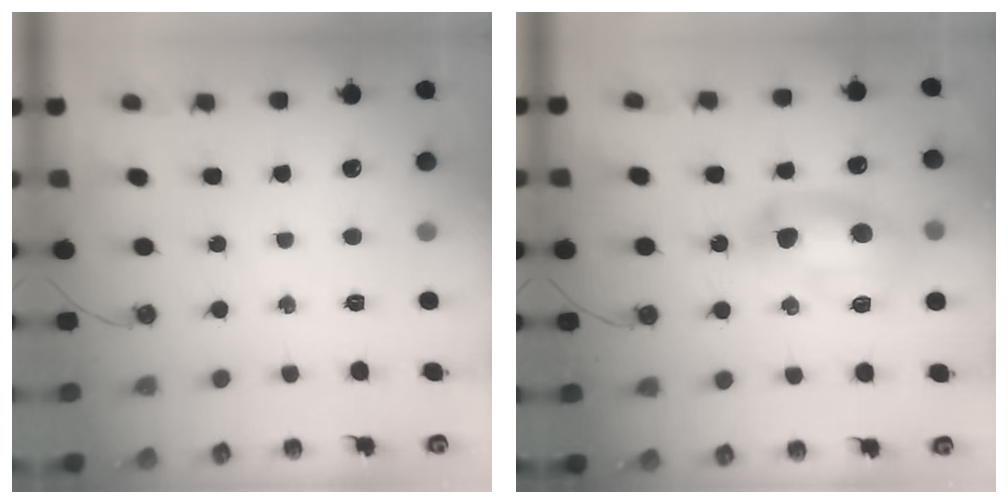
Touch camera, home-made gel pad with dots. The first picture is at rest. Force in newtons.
{"total": 14.8, "press": 14.8, "slide": 0.8}